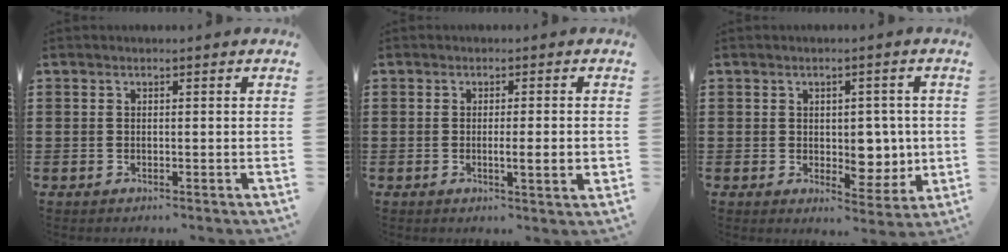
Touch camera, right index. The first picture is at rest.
{"total": 3.6, "force": [-0.6, 0.1, 3.5], "torque": [-0.059, -0.008, -0.011]}
{"total": 5.4, "force": [0.4, 4.0, 3.6], "torque": [-0.046, -0.004, 0.003]}